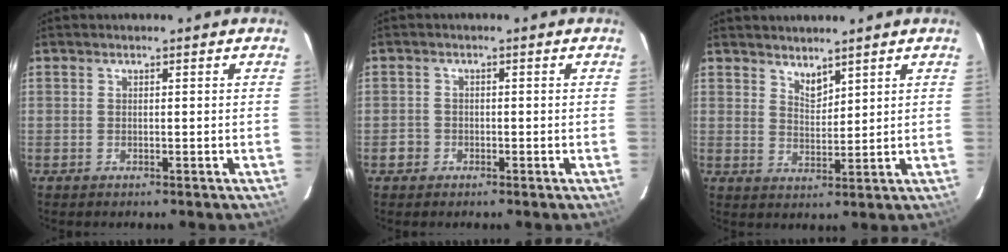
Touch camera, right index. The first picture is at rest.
{"total": 2.2, "force": [-1.0, 1.9, 0.1], "torque": [-0.007, 0.007, -0.016]}
{"total": 3.6, "force": [3.1, 1.1, 1.3], "torque": [-0.019, -0.003, 0.055]}